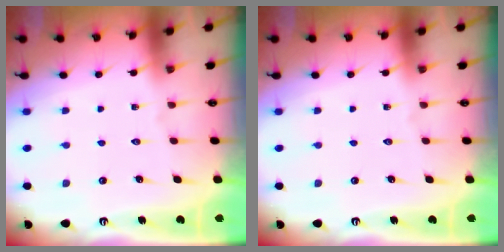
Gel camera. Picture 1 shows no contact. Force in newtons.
{"total": 0.0}